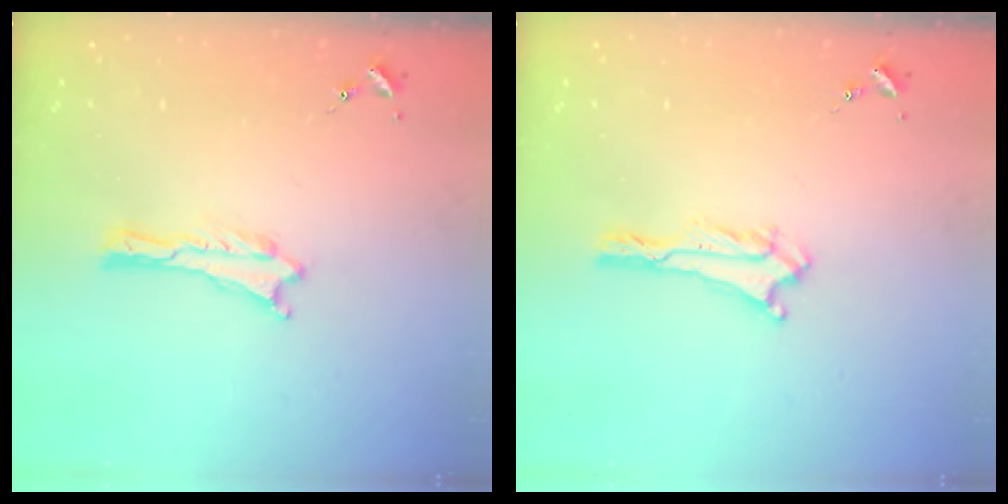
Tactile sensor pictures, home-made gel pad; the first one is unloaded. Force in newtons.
{"total": 0.6, "press": 0.6, "slide": 0.1}